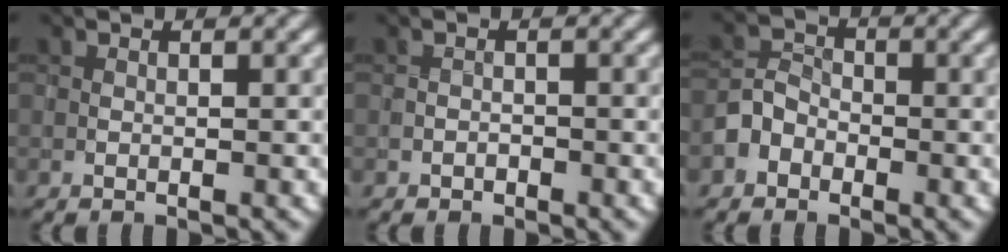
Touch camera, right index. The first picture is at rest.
{"total": 0.8, "force": [-0.5, 0.6, 0.1], "torque": [-0.001, 0.000, -0.009]}
{"total": 2.6, "force": [-1.5, 2.0, 0.7], "torque": [-0.006, 0.009, -0.036]}